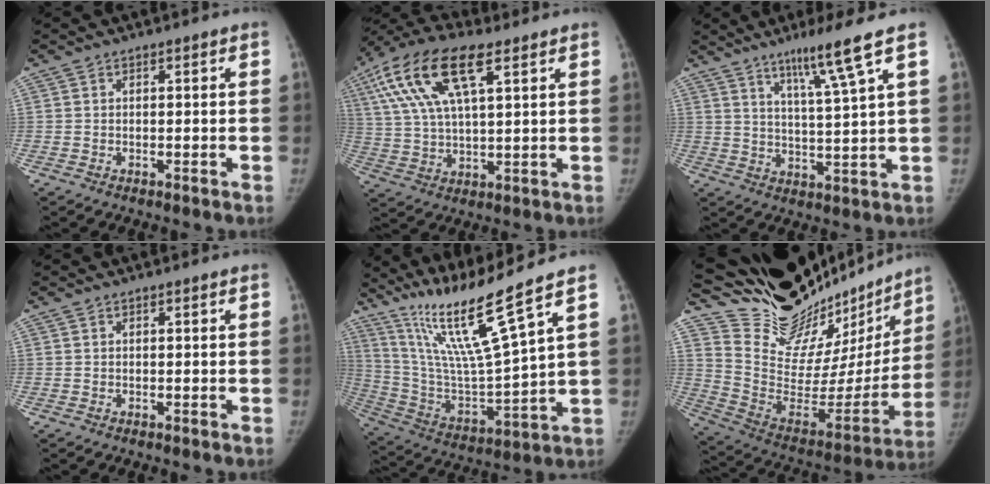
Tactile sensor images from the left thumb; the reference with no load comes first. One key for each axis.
{"total": 17.5, "fx": 7.7, "fy": 6.8, "fz": 14.1, "tx": -0.288, "ty": 0.009, "tz": 0.141}
{"total": 9.5, "fx": 5.8, "fy": -1.2, "fz": 7.5, "tx": -0.126, "ty": -0.039, "tz": 0.102}
{"total": 0.0}
{"total": 17.2, "fx": 12.4, "fy": -1.0, "fz": 11.9, "tx": -0.205, "ty": -0.075, "tz": 0.244}
{"total": 32.5, "fx": 28.2, "fy": 10.2, "fz": 12.6, "tx": -0.171, "ty": -0.154, "tz": 0.423}